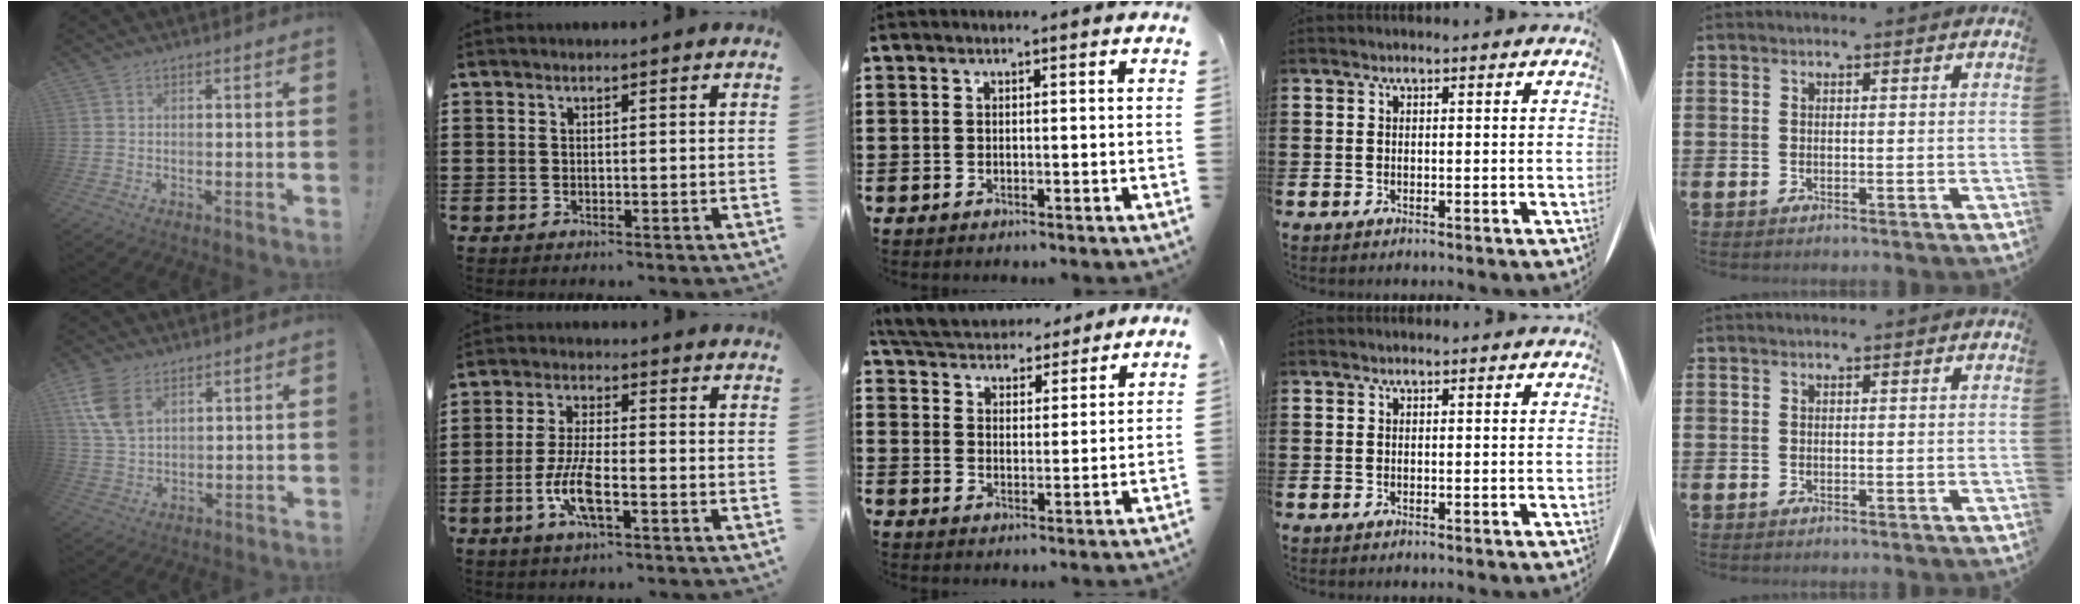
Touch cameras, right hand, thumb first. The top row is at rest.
{"thumb": {"total": 9.2, "force": [4.6, 5.7, 5.7], "torque": [-0.107, -0.007, 0.091]}, "index": {"total": 7.1, "force": [-2.6, 1.9, 6.2], "torque": [-0.136, -0.011, -0.051]}, "middle": {"total": 5.7, "force": [5.6, 1.2, 0.1], "torque": [-0.033, -0.030, 0.100]}}